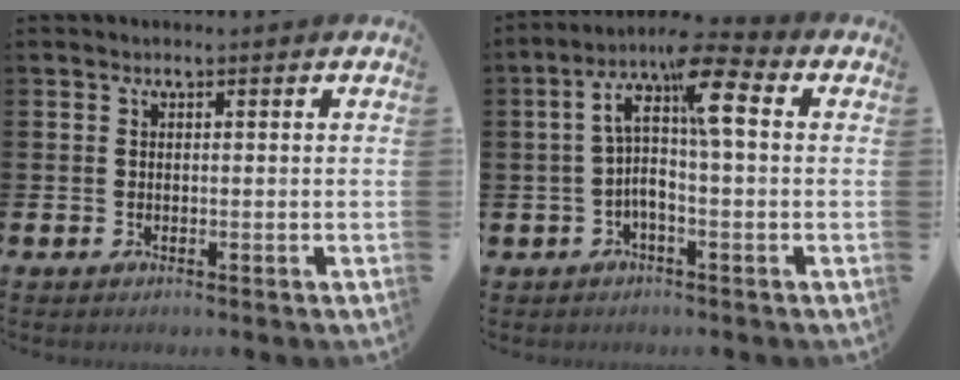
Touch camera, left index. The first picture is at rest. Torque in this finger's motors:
{"motor_torque": [1.51, -0.63, 0.83, 0.17]}